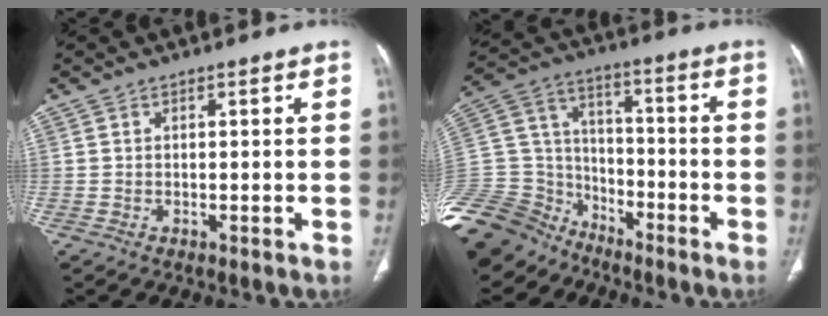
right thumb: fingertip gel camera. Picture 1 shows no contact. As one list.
[{"total": 24.8, "force": [-17.9, 14.9, 8.5], "torque": [-0.244, 0.050, -0.318]}]